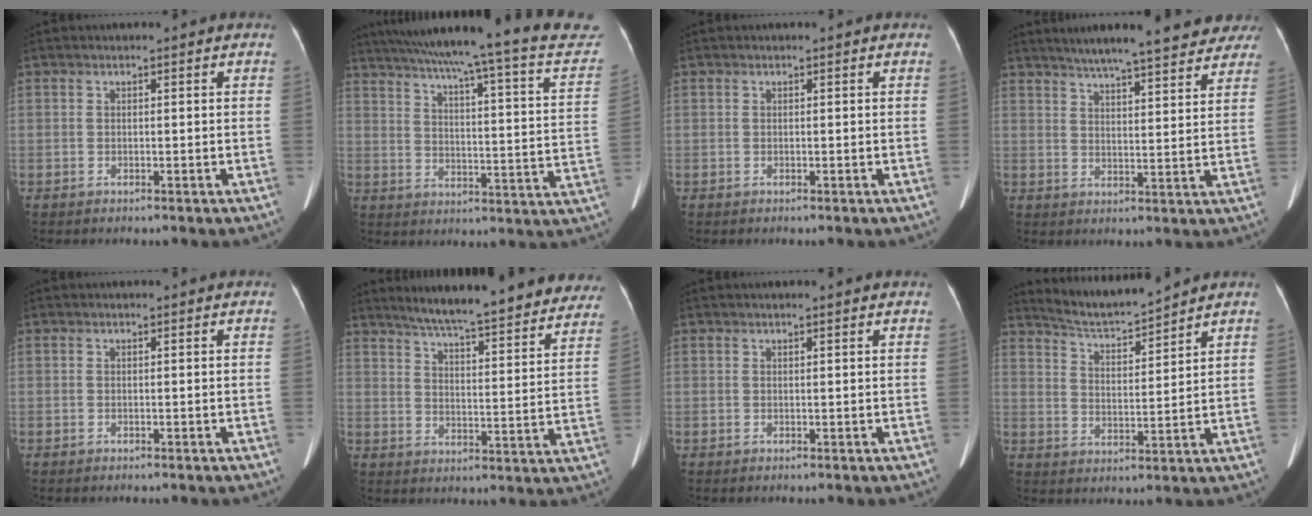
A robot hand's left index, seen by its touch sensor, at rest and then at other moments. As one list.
[{"total": 30.6, "force": [26.8, 1.7, 14.6], "torque": [-0.218, -0.064, 0.328]}, {"total": 0.0}, {"total": 19.7, "force": [16.8, 3.4, 9.7], "torque": [-0.140, 0.021, 0.215]}, {"total": 0.0}, {"total": 26.8, "force": [23.8, 3.4, 11.9], "torque": [-0.168, -0.041, 0.294]}, {"total": 1.9, "force": [1.7, 0.0, 1.0], "torque": [-0.013, 0.019, 0.023]}, {"total": 8.0, "force": [7.8, -0.5, 1.8], "torque": [-0.044, 0.002, 0.148]}]